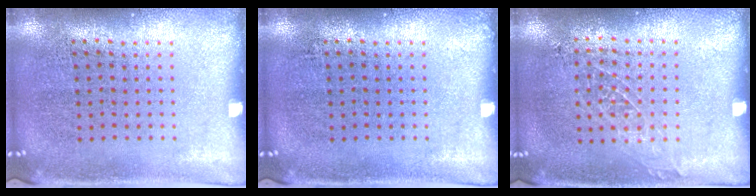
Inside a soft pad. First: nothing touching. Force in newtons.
{"total": 0.0}
{"total": 0.9, "press": 0.9, "slide": 0.1}